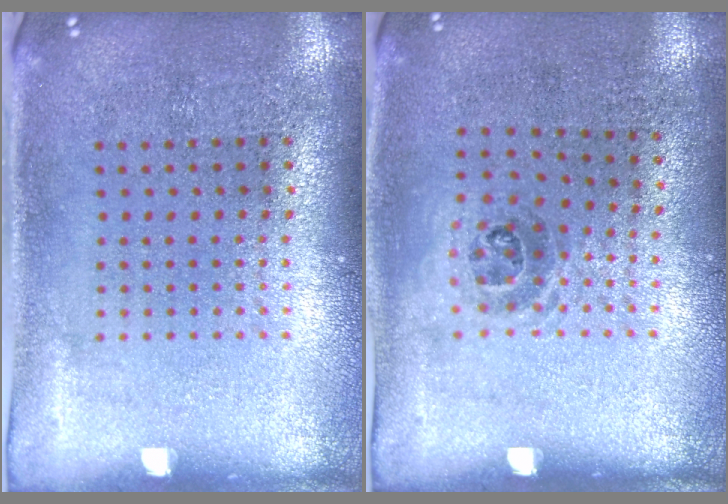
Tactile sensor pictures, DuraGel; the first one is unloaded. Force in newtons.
{"total": 1.0, "press": 0.6, "slide": 0.7}